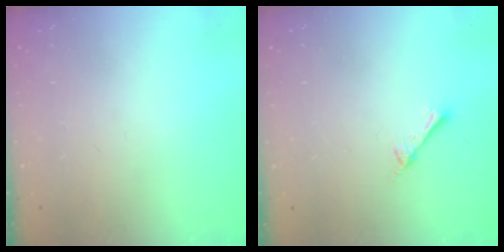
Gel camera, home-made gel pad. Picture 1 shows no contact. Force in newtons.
{"total": 2.6, "press": 2.6, "slide": 0.3}